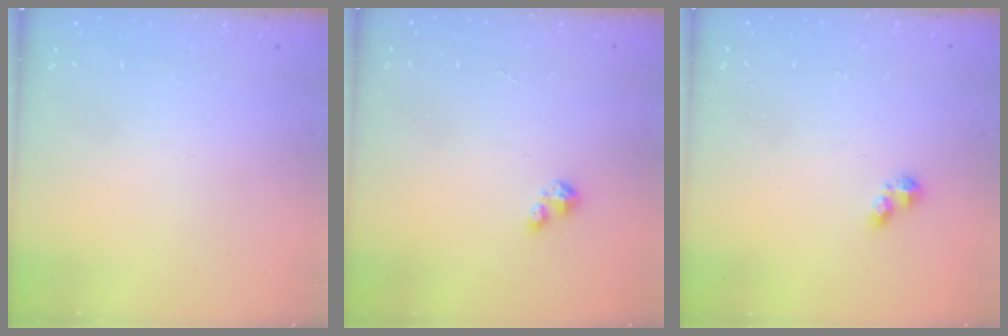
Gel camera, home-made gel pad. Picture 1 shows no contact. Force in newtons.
{"total": 1.7, "press": 1.7, "slide": 0.2}
{"total": 2.8, "press": 2.8, "slide": 0.4}